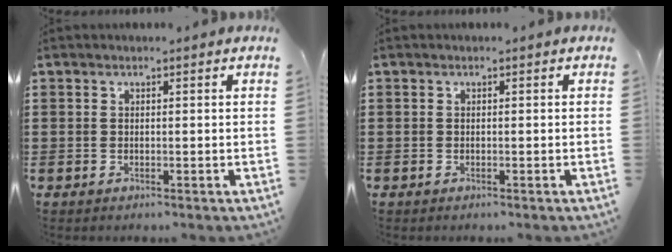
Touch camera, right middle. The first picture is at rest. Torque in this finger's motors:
{"motor_torque": [0.04, 0.07, 0.00, 0.00]}